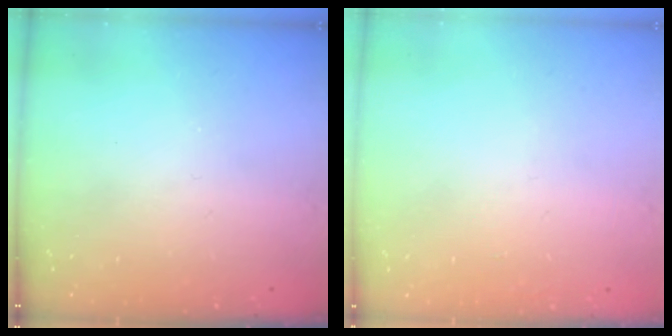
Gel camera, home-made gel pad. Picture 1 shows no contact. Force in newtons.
{"total": 0.9, "press": 0.9, "slide": 0.0}